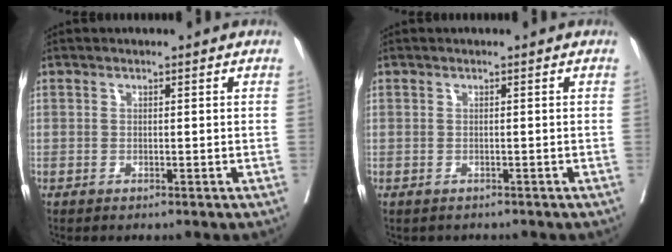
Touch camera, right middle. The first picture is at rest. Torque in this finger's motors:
{"motor_torque": [0.14, -0.14, -0.01, -0.01]}